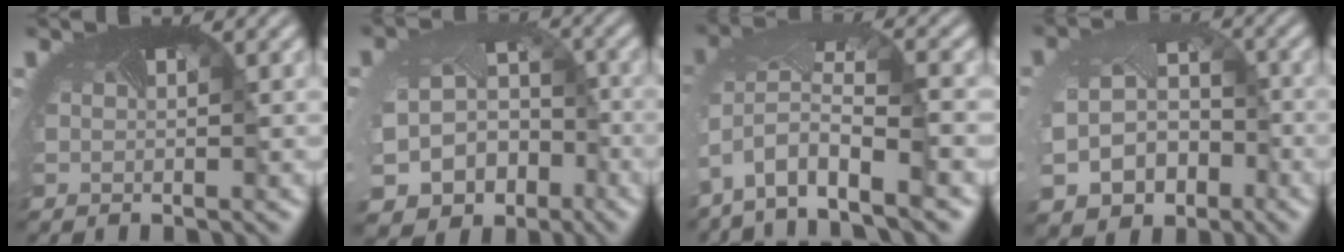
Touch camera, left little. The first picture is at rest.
{"total": 9.9, "force": [-4.7, 7.9, 3.7], "torque": [-0.092, -0.048, -0.057]}
{"total": 8.7, "force": [-4.5, 4.0, 6.3], "torque": [-0.144, -0.014, -0.073]}
{"total": 7.7, "force": [-3.0, 6.2, 3.5], "torque": [-0.087, -0.046, -0.029]}